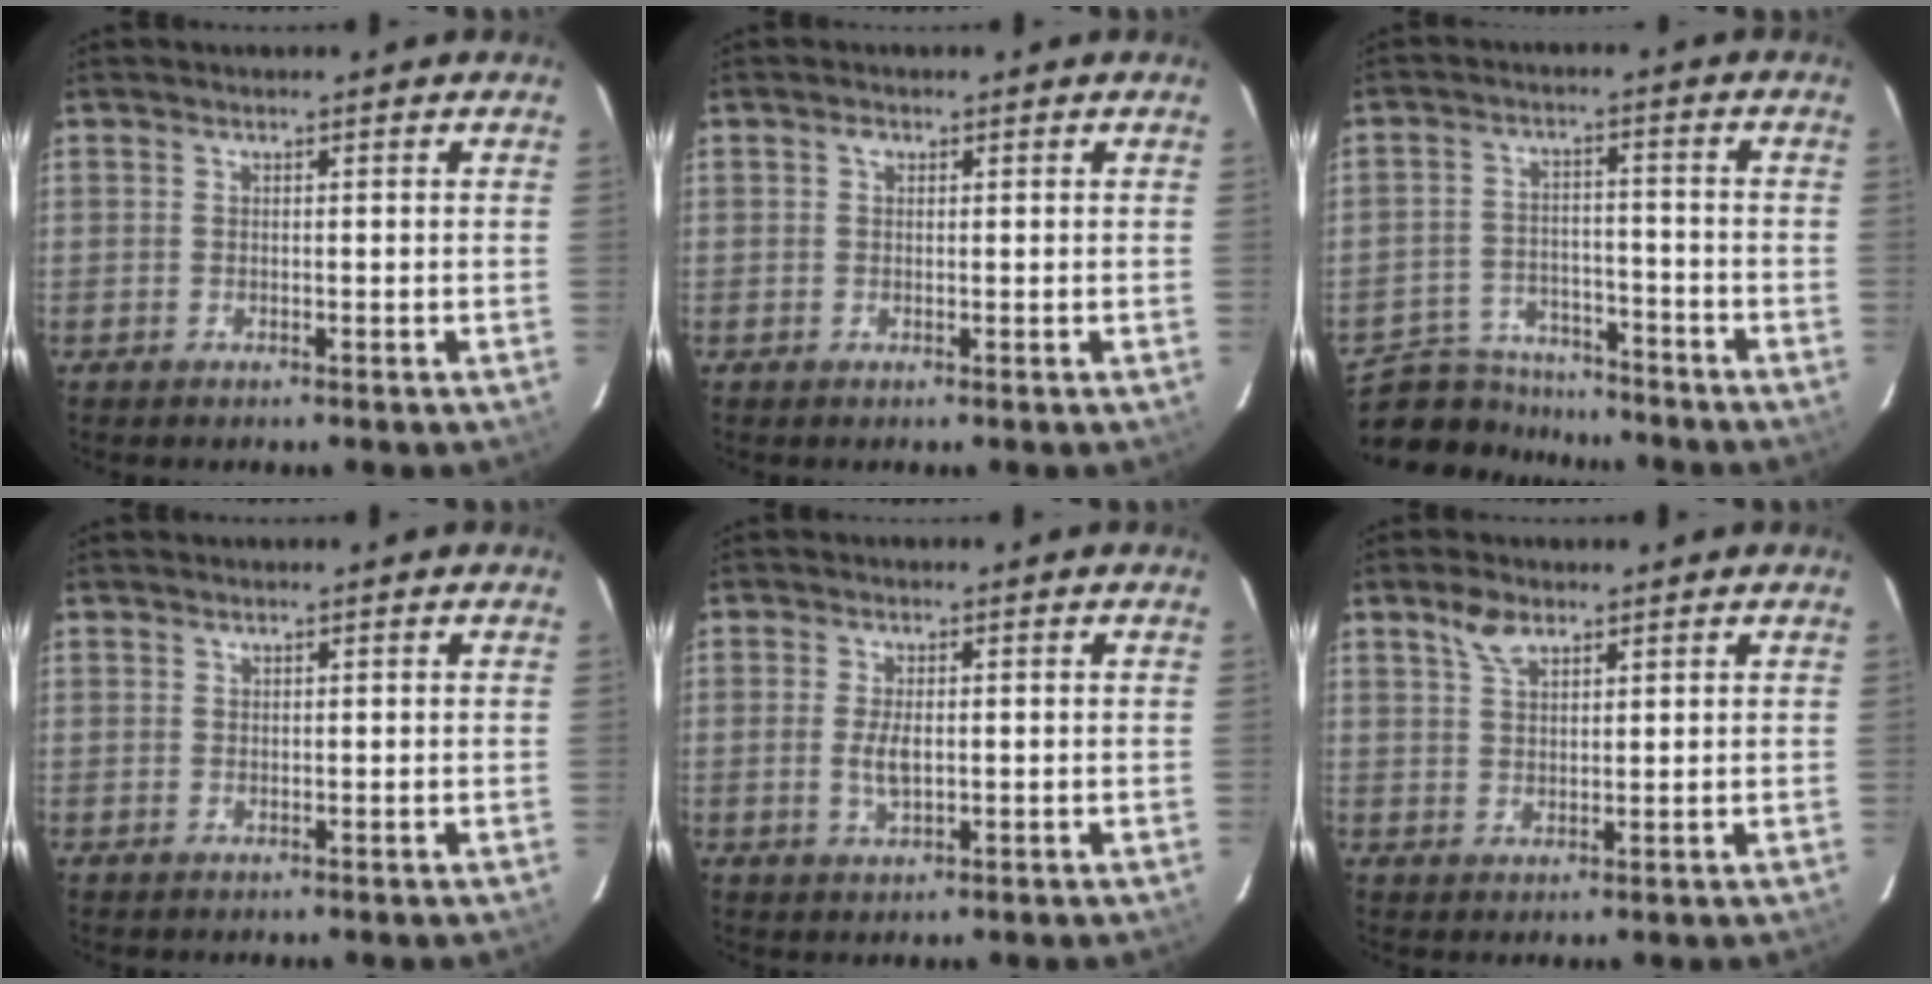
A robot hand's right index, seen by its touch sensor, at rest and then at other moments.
{"total": 1.1, "force": [0.4, 0.9, 0.5], "torque": [-0.008, 0.006, 0.006]}
{"total": 12.8, "force": [-11.1, 5.6, 3.0], "torque": [-0.089, 0.012, -0.167]}
{"total": 0.7, "force": [0.3, 0.6, 0.0], "torque": [0.003, 0.003, 0.005]}
{"total": 3.9, "force": [-0.2, 1.8, 3.5], "torque": [-0.069, -0.004, -0.002]}
{"total": 4.3, "force": [2.8, 2.1, 2.4], "torque": [-0.044, 0.009, 0.054]}